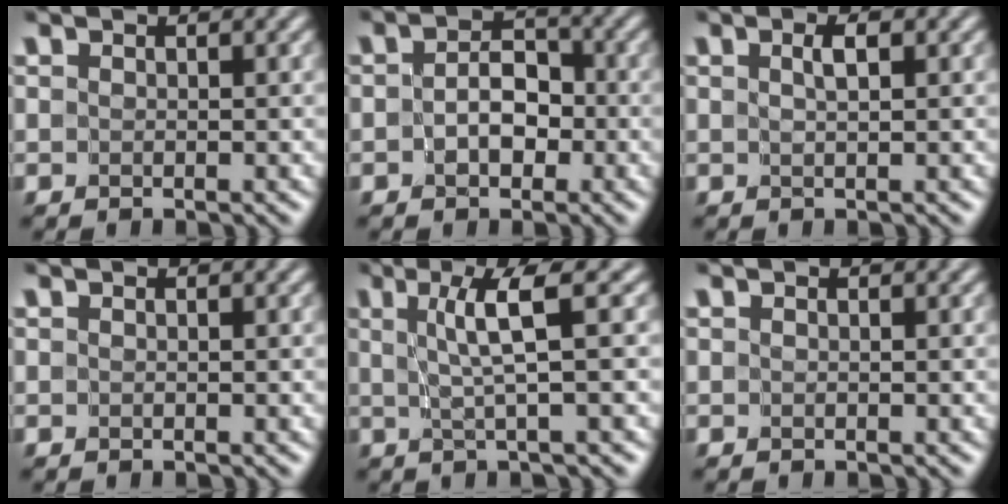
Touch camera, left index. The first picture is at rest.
{"total": 2.9, "force": [-0.8, 1.9, 2.1], "torque": [-0.032, -0.002, -0.017]}
{"total": 1.0, "force": [0.4, 0.1, 0.9], "torque": [-0.014, 0.000, 0.007]}
{"total": 0.0}
{"total": 4.0, "force": [0.8, 0.2, 3.9], "torque": [-0.066, -0.001, 0.015]}
{"total": 0.0}